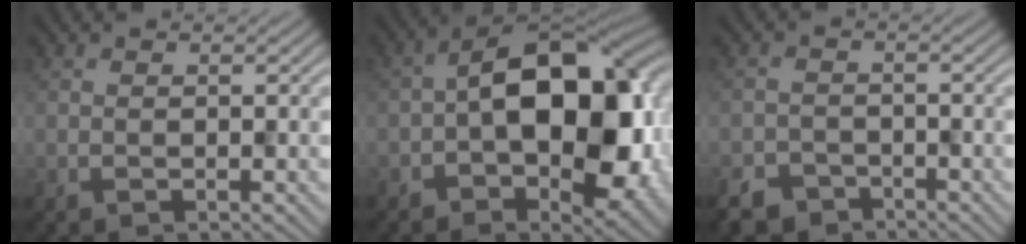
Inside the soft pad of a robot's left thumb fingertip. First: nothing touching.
{"total": 15.3, "force": [-0.8, 8.9, 12.4], "torque": [-0.169, 0.009, -0.020]}
{"total": 3.8, "force": [-3.3, 1.8, 0.3], "torque": [-0.003, -0.003, -0.059]}